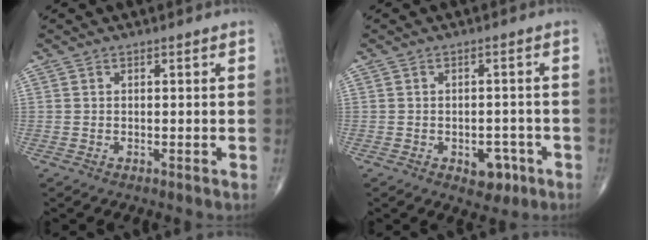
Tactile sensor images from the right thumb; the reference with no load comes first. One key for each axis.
{"total": 4.7, "fx": -2.1, "fy": 3.1, "fz": 2.9, "tx": -0.015, "ty": 0.015, "tz": -0.023}